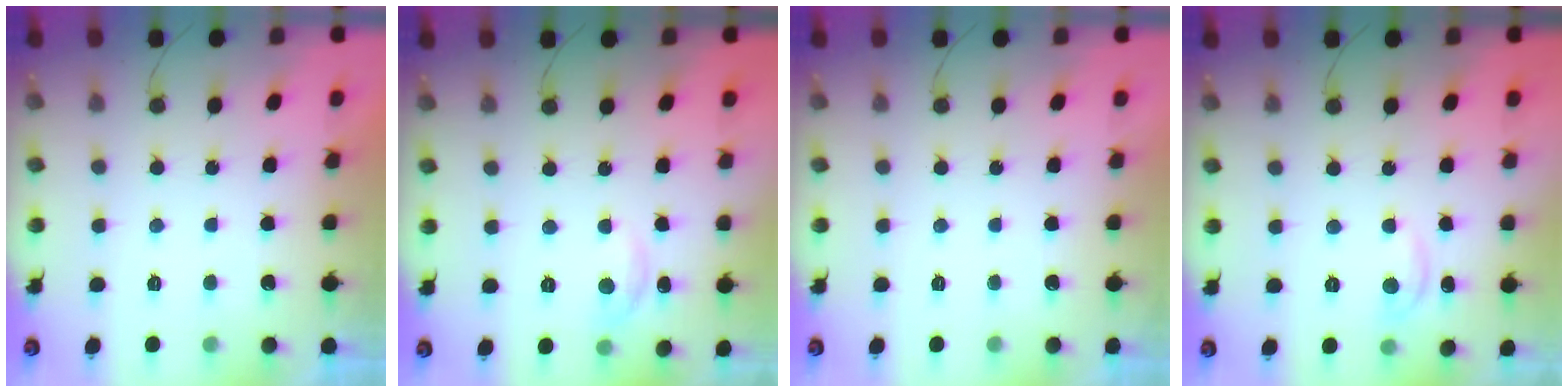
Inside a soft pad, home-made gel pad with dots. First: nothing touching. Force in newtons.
{"total": 3.9, "press": 3.9, "slide": 0.4}
{"total": 0.0}
{"total": 2.8, "press": 2.8, "slide": 0.3}